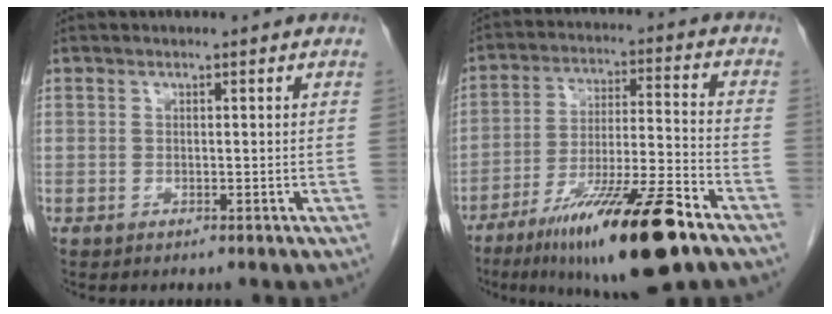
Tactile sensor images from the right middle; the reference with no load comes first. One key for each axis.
{"total": 18.0, "fx": -11.3, "fy": 1.2, "fz": 14.0, "tx": -0.223, "ty": -0.027, "tz": -0.190}